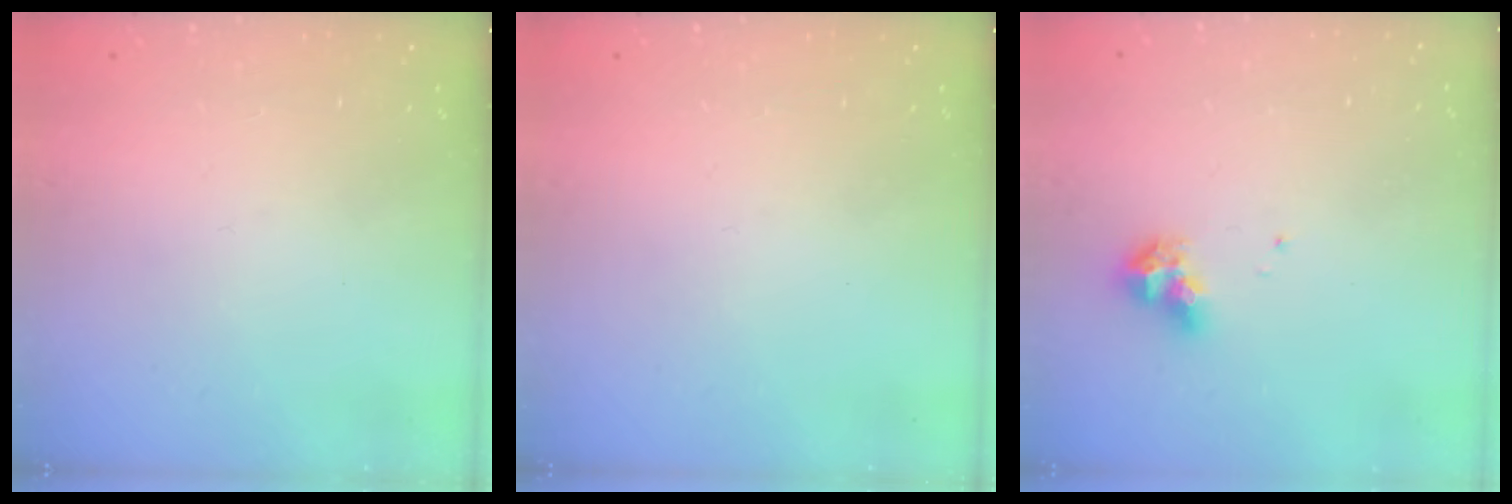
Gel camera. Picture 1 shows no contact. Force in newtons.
{"total": 0.0}
{"total": 7.0, "press": 6.9, "slide": 1.0}